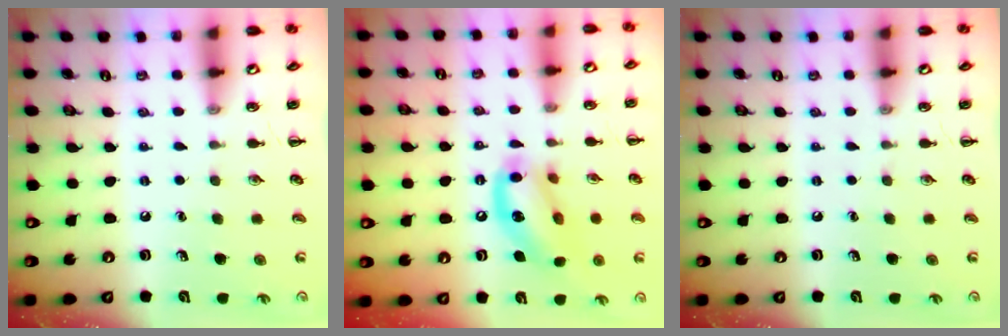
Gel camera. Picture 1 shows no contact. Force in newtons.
{"total": 13.5, "press": 13.1, "slide": 3.1}
{"total": 0.0}